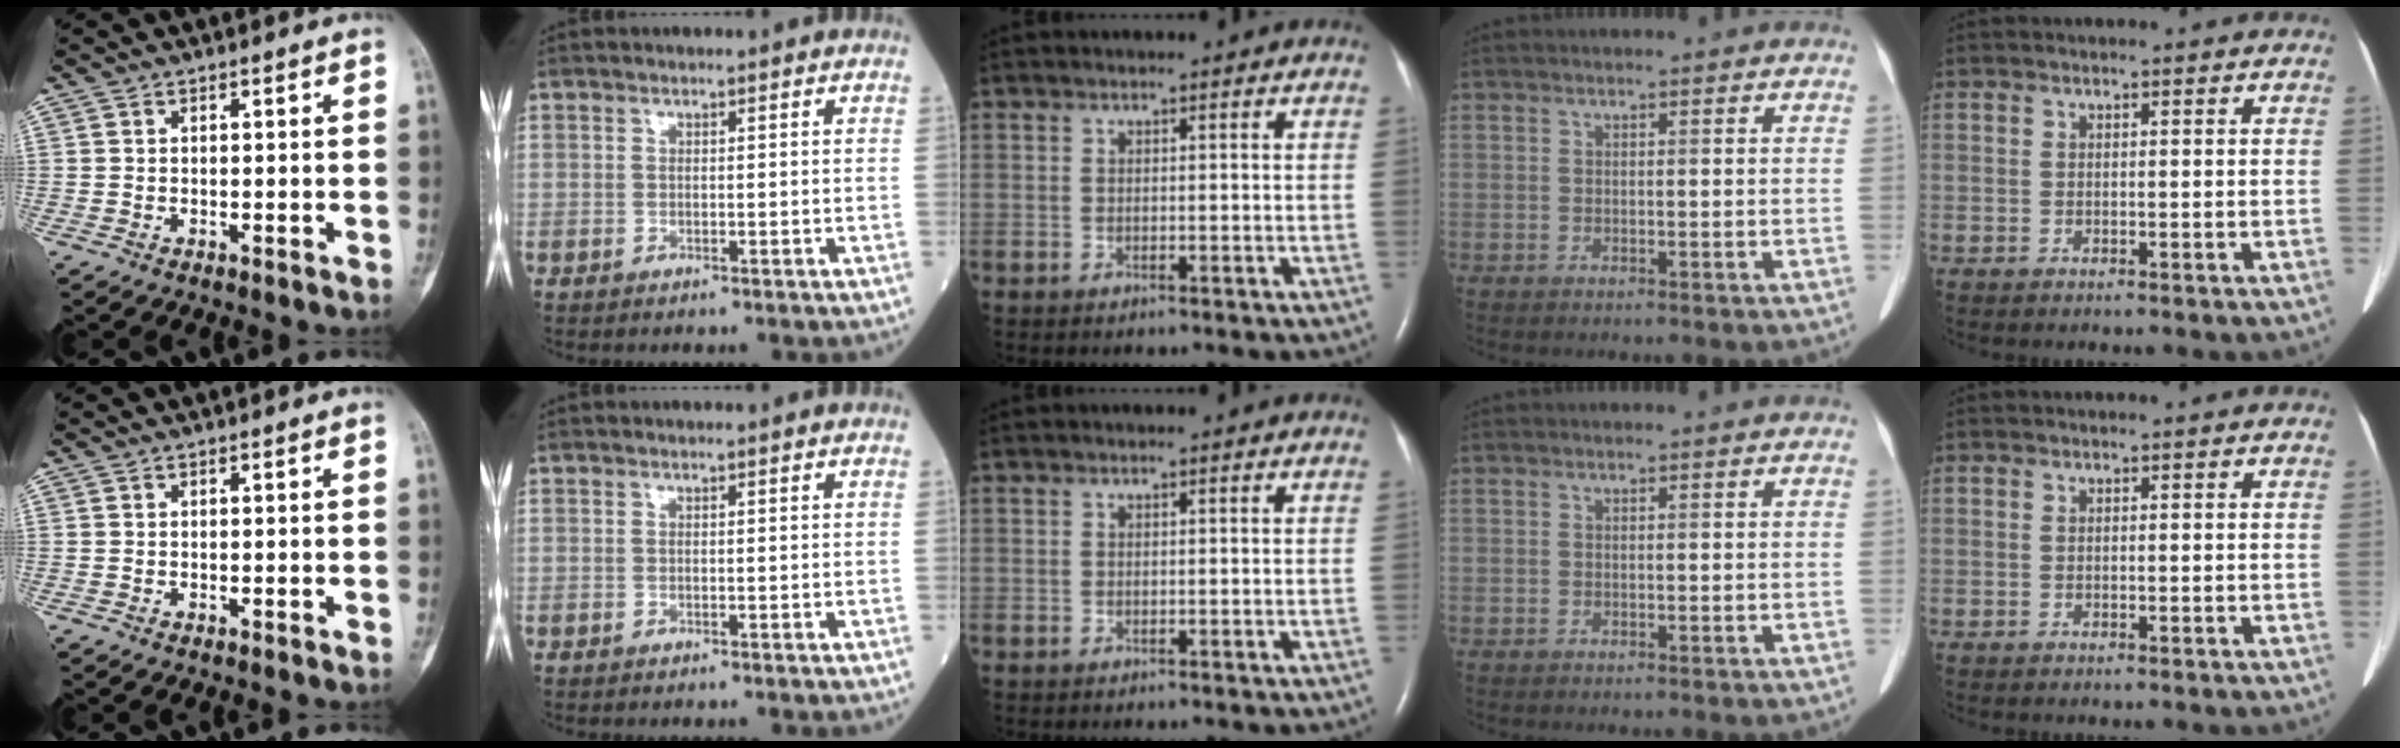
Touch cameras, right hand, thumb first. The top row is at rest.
{}